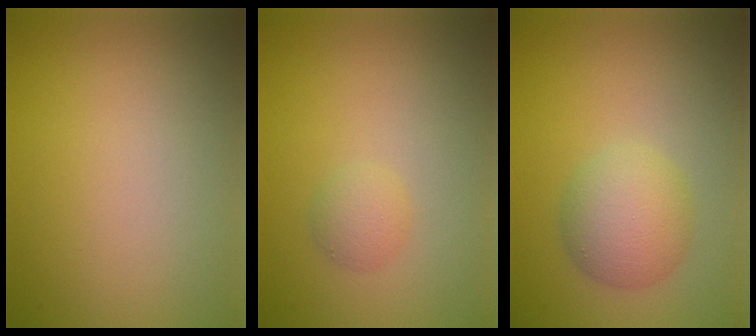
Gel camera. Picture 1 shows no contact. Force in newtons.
{"total": 1.4, "press": 1.4, "slide": 0.0}
{"total": 4.1, "press": 4.1, "slide": 0.1}